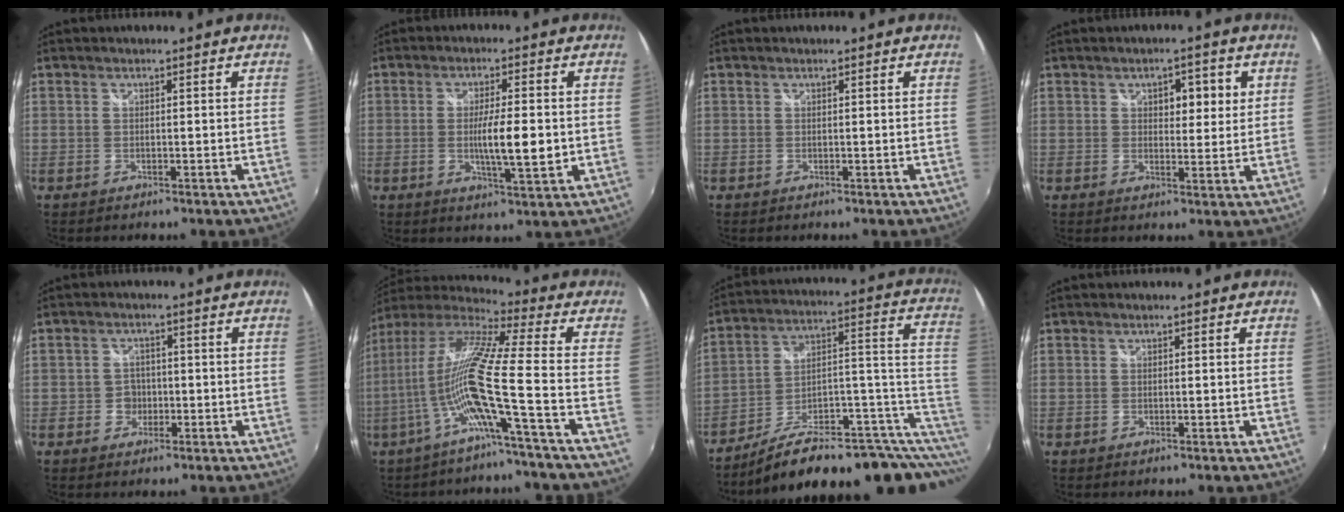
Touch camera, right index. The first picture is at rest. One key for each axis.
{"total": 7.5, "fx": -0.7, "fy": 0.9, "fz": 7.4, "tx": -0.128, "ty": -0.008, "tz": -0.007}
{"total": 0.0}
{"total": 4.7, "fx": 1.8, "fy": 2.5, "fz": 3.5, "tx": -0.047, "ty": 0.011, "tz": 0.028}
{"total": 2.9, "fx": -0.9, "fy": 2.7, "fz": 0.4, "tx": -0.008, "ty": 0.009, "tz": -0.015}
{"total": 13.2, "fx": -4.9, "fy": -2.0, "fz": 12.1, "tx": -0.200, "ty": -0.021, "tz": -0.091}
{"total": 18.9, "fx": -2.2, "fy": 8.0, "fz": 17.0, "tx": -0.242, "ty": 0.021, "tz": -0.029}
{"total": 0.0}